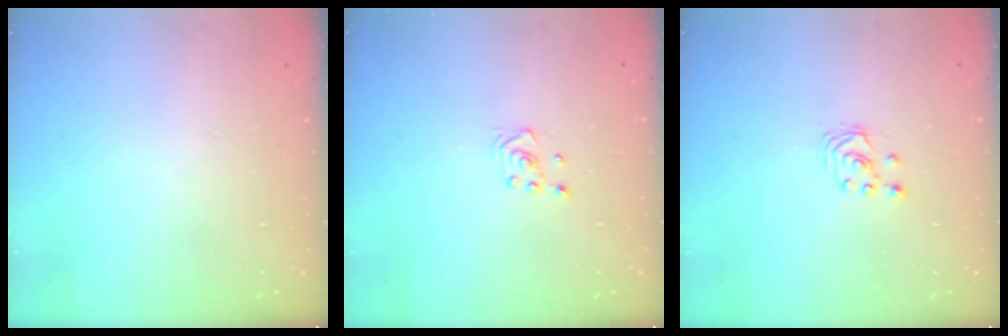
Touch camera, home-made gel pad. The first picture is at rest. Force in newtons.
{"total": 2.6, "press": 2.4, "slide": 1.0}
{"total": 2.1, "press": 2.1, "slide": 0.3}